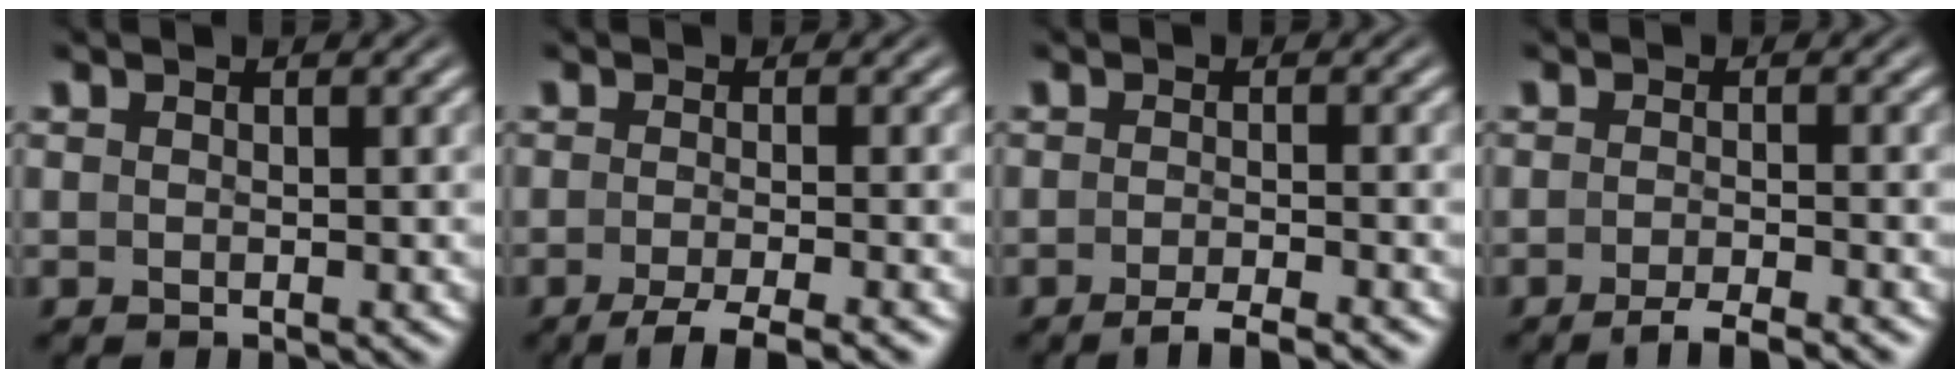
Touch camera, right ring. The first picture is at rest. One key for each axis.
{"total": 4.7, "fx": -3.8, "fy": 0.7, "fz": 2.6, "tx": -0.040, "ty": -0.010, "tz": -0.056}
{"total": 3.1, "fx": -2.8, "fy": 0.0, "fz": 1.4, "tx": -0.021, "ty": -0.001, "tz": -0.047}
{"total": 3.3, "fx": -2.9, "fy": 0.1, "fz": 1.5, "tx": -0.023, "ty": -0.001, "tz": -0.050}